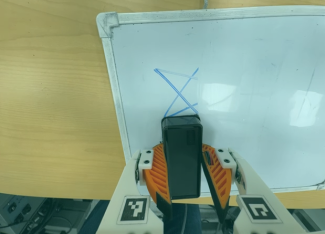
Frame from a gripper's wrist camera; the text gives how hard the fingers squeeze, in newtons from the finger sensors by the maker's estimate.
{"total": 9.7, "left": 10.3, "right": 9.1}